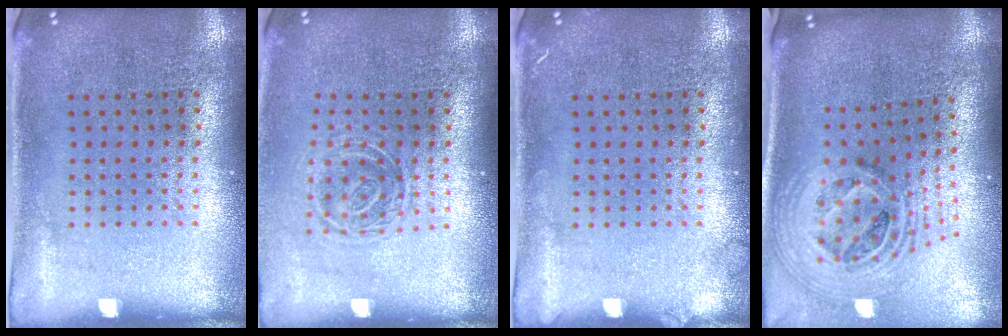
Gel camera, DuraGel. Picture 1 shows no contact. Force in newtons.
{"total": 1.4, "press": 1.1, "slide": 0.9}
{"total": 0.8, "press": 0.7, "slide": 0.2}
{"total": 2.6, "press": 1.8, "slide": 1.9}